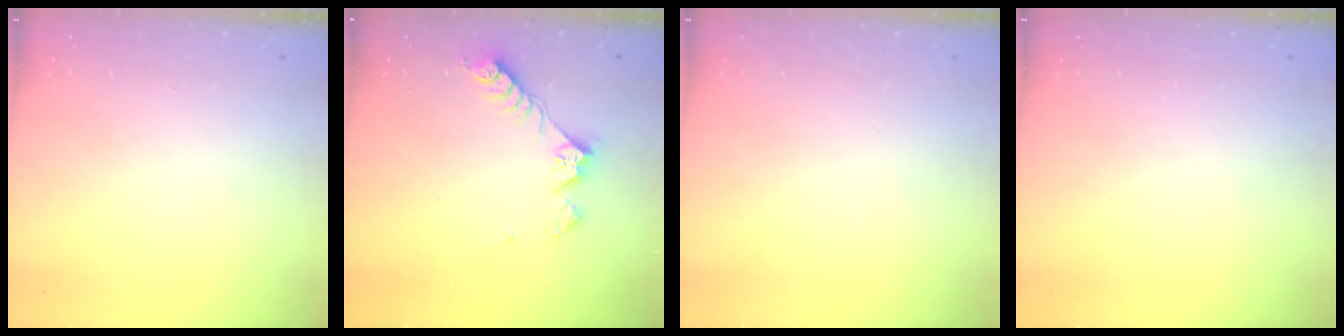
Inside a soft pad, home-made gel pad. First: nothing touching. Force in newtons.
{"total": 8.5, "press": 8.5, "slide": 0.5}
{"total": 0.0}
{"total": 0.0}